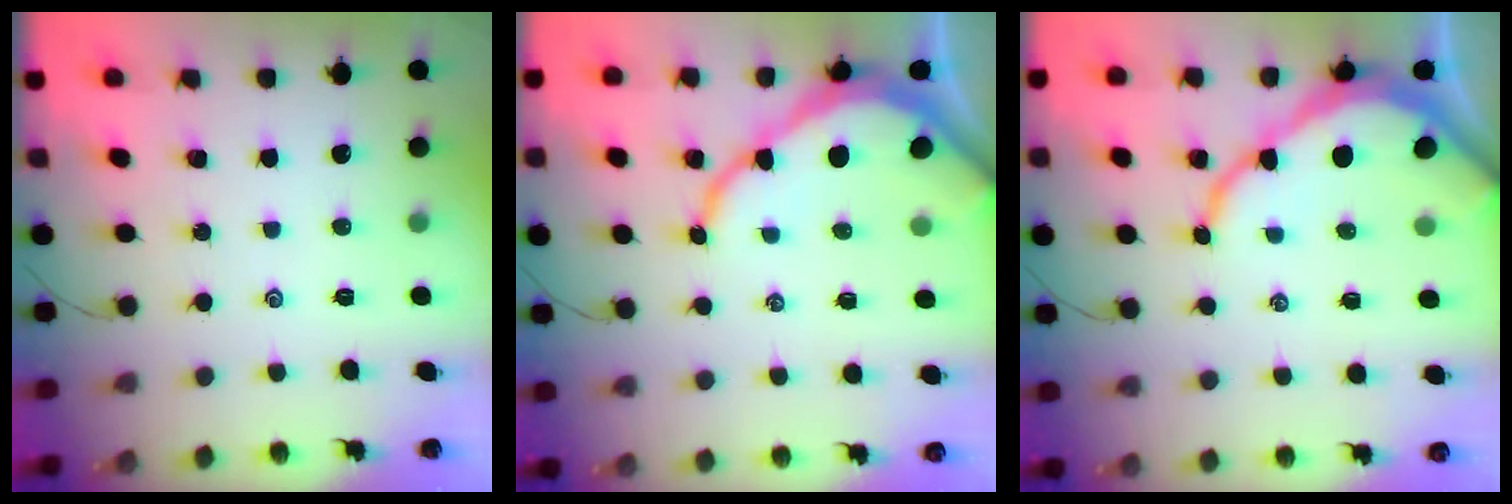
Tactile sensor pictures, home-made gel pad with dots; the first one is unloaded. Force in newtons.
{"total": 10.7, "press": 10.6, "slide": 1.3}
{"total": 10.7, "press": 10.6, "slide": 1.3}